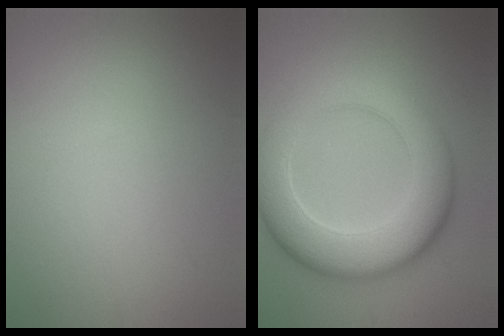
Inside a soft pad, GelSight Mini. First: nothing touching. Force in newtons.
{"total": 8.9, "press": 8.9, "slide": 0.2}